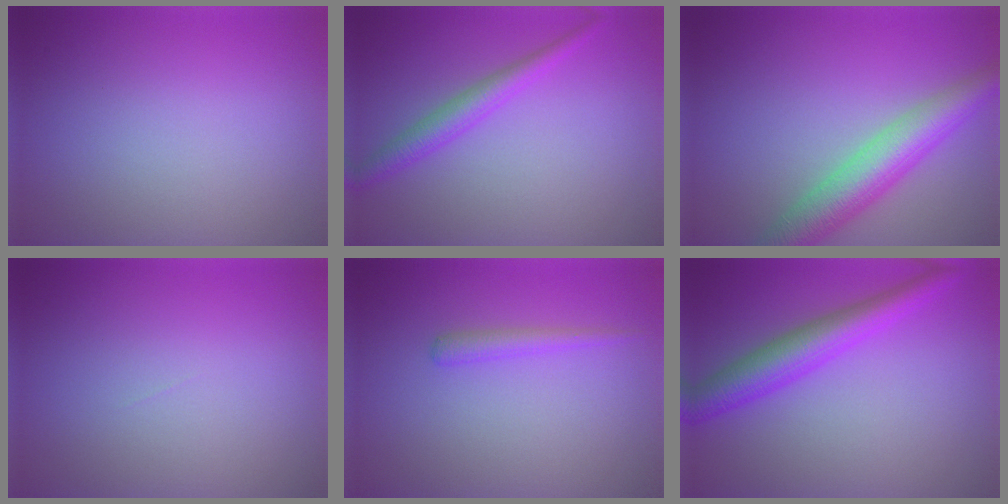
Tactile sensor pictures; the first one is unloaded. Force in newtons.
{"total": 2.7, "press": 2.7, "slide": 0.1}
{"total": 6.0, "press": 6.0, "slide": 0.2}
{"total": 0.0}
{"total": 1.3, "press": 1.3, "slide": 0.1}
{"total": 5.0, "press": 5.0, "slide": 0.1}